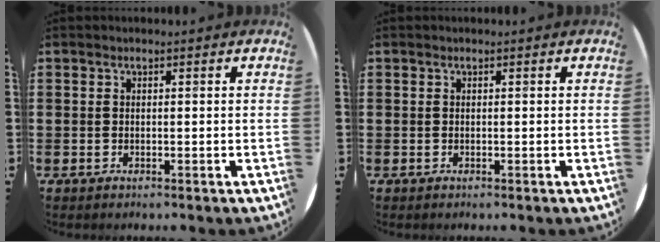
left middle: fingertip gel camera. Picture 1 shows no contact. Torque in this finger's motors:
{"motor_torque": [0.00, 0.00, 0.00, 0.00]}